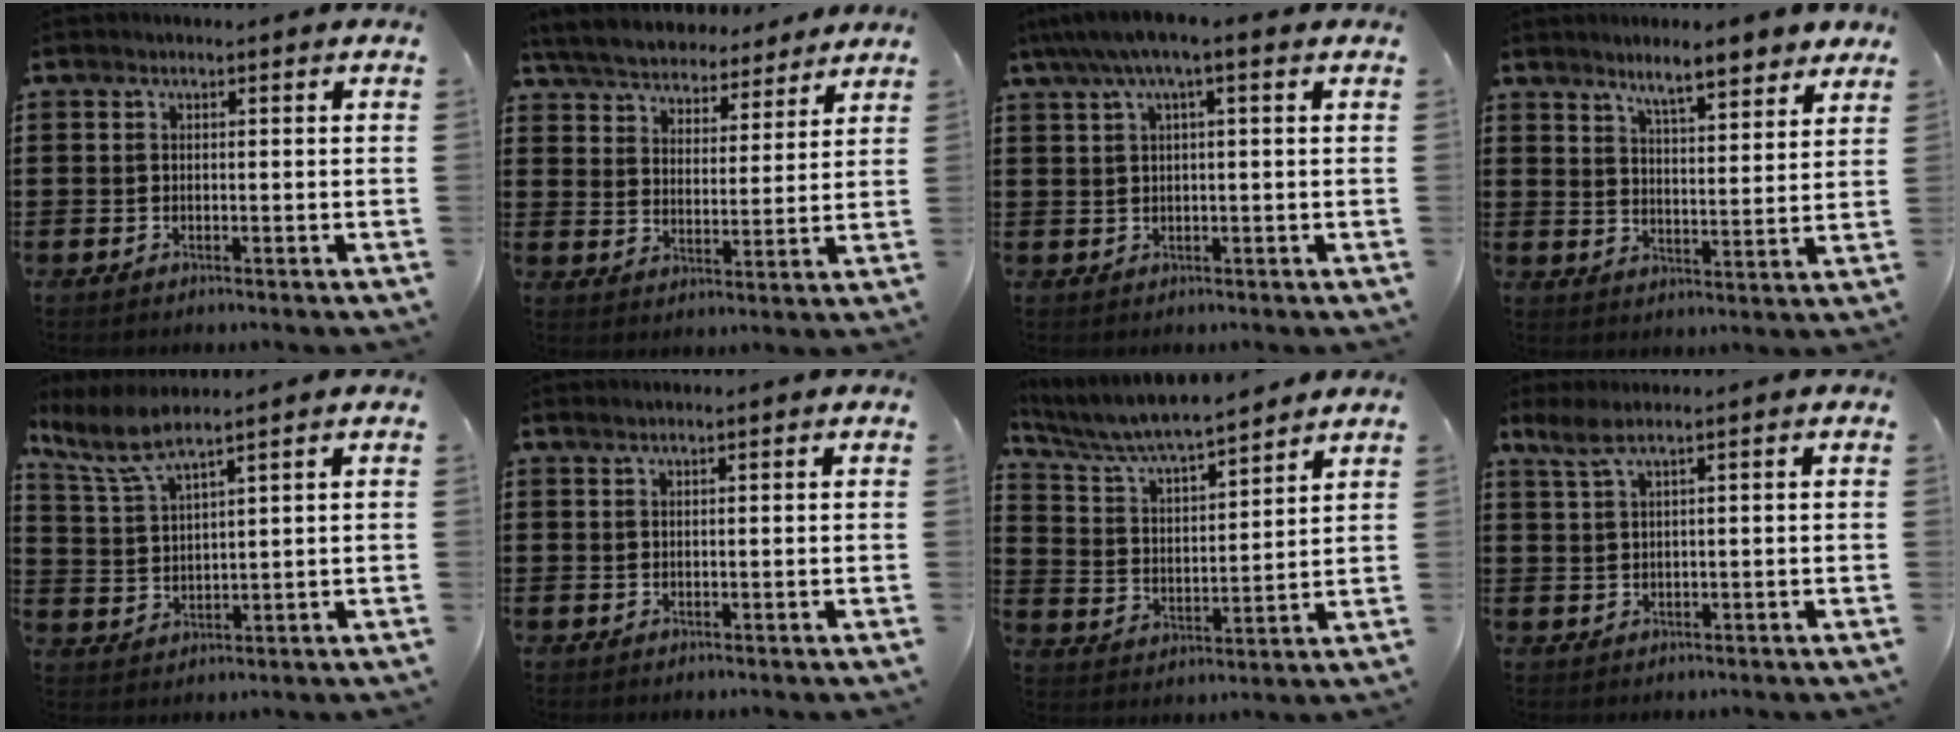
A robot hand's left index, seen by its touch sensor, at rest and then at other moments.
{"total": 5.5, "force": [5.4, 0.7, 0.5], "torque": [-0.040, -0.032, 0.094]}
{"total": 4.0, "force": [1.5, 0.3, 3.7], "torque": [-0.074, 0.004, 0.023]}
{"total": 6.6, "force": [5.8, 0.7, 3.0], "torque": [-0.061, -0.026, 0.098]}
{"total": 5.7, "force": [4.6, 0.4, 3.3], "torque": [-0.080, -0.016, 0.081]}
{"total": 0.8, "force": [0.6, -0.1, 0.5], "torque": [-0.009, 0.000, 0.012]}
{"total": 6.5, "force": [6.0, 0.6, 2.4], "torque": [-0.074, -0.035, 0.099]}
{"total": 2.3, "force": [1.3, 0.0, 1.9], "torque": [-0.040, -0.001, 0.023]}